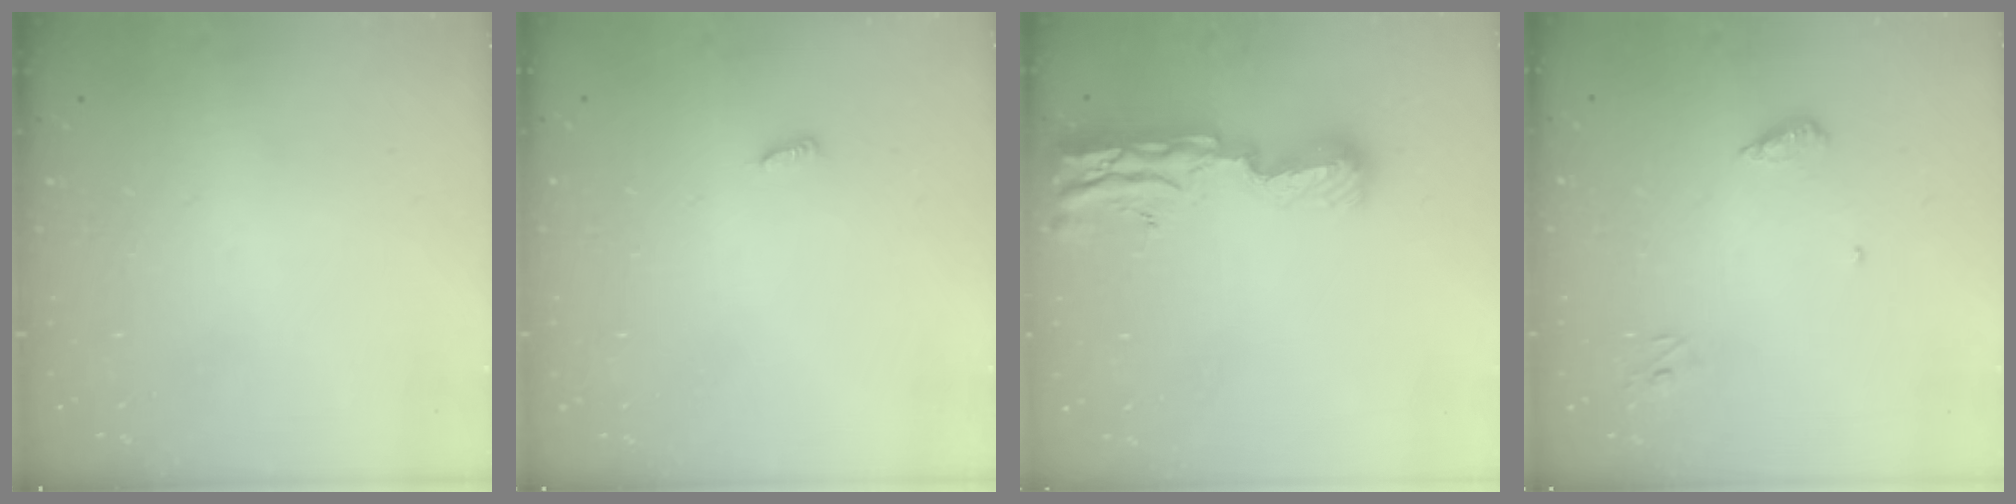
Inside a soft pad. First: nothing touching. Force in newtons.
{"total": 3.2, "press": 3.2, "slide": 0.5}
{"total": 11.5, "press": 11.4, "slide": 1.6}
{"total": 5.3, "press": 5.3, "slide": 0.6}